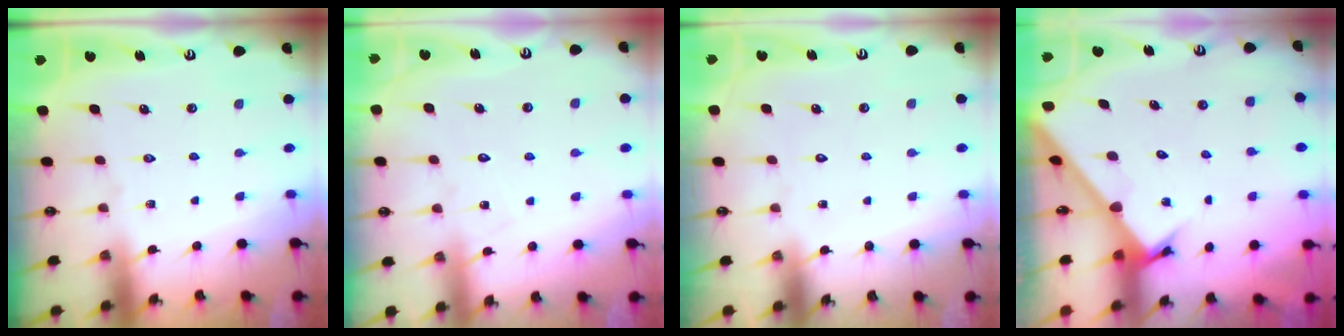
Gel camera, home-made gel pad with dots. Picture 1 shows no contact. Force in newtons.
{"total": 5.3, "press": 5.3, "slide": 0.4}
{"total": 1.6, "press": 1.6, "slide": 0.0}
{"total": 2.4, "press": 2.4, "slide": 0.2}